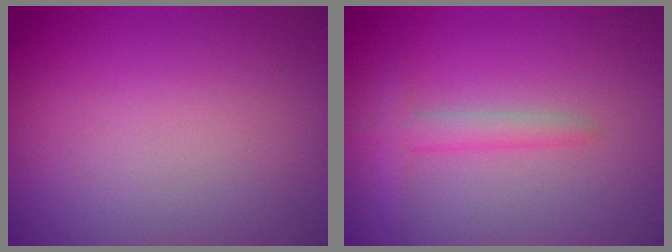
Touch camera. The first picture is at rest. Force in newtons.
{"total": 2.1, "press": 2.1, "slide": 0.2}